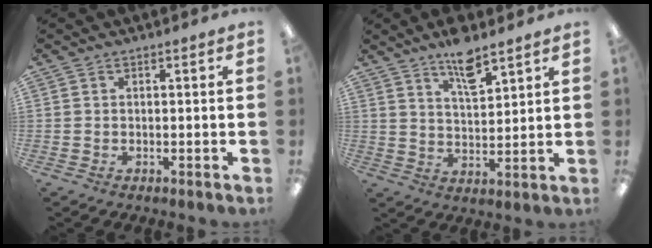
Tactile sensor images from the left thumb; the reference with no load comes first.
{"total": 8.1, "force": [6.2, 2.5, 4.5], "torque": [-0.073, -0.034, 0.106]}